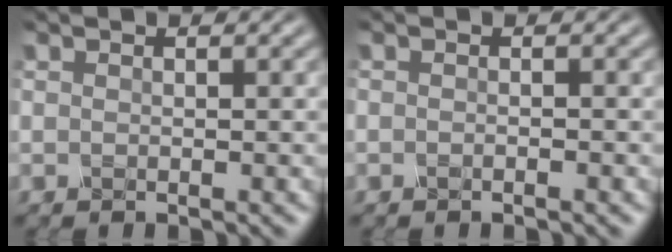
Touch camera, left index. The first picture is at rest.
{"total": 0.7, "force": [-0.5, 0.2, 0.5], "torque": [-0.007, -0.001, -0.014]}